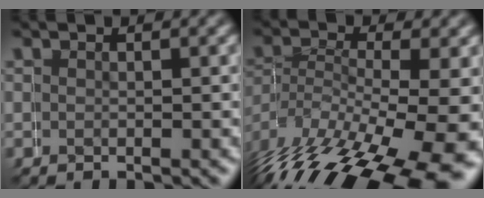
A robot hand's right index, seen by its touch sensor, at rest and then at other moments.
{"total": 9.8, "force": [-4.2, 5.8, 6.8], "torque": [-0.132, -0.043, -0.039]}